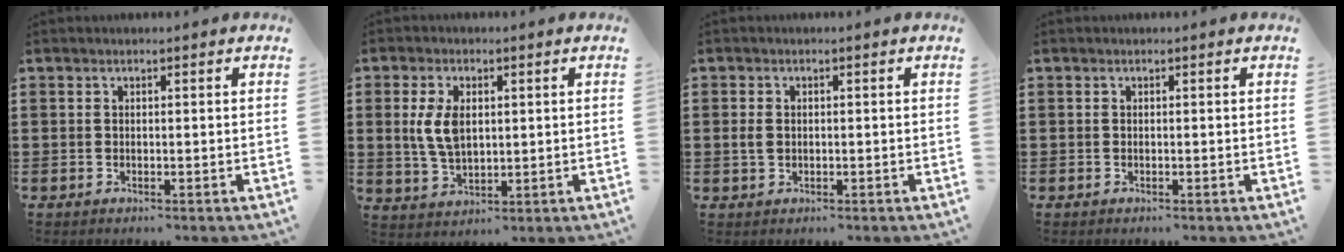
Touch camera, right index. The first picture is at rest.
{"total": 6.4, "force": [1.0, 3.7, 5.2], "torque": [-0.123, 0.006, 0.013]}
{"total": 1.9, "force": [0.0, 1.4, 1.3], "torque": [-0.036, 0.003, -0.004]}
{"total": 0.0}